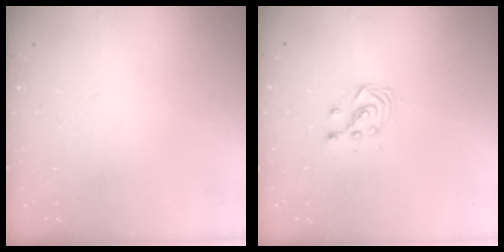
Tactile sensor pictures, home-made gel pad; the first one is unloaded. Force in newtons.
{"total": 3.5, "press": 3.5, "slide": 0.4}